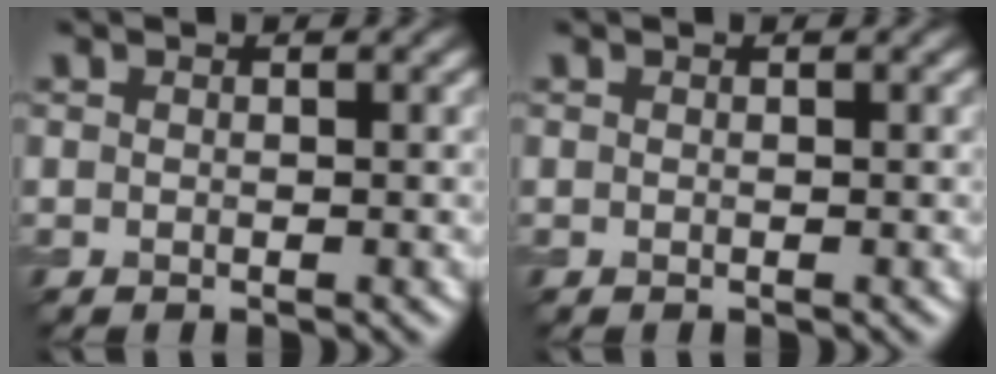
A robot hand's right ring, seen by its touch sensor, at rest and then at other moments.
{"total": 0.0}